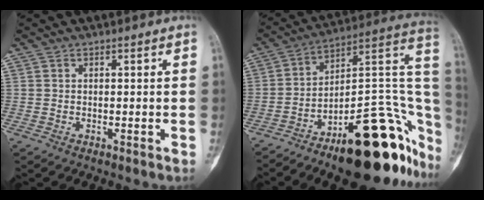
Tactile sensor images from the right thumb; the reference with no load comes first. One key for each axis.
{"total": 29.6, "fx": -14.0, "fy": 10.6, "fz": 23.8, "tx": -0.226, "ty": 0.096, "tz": -0.205}